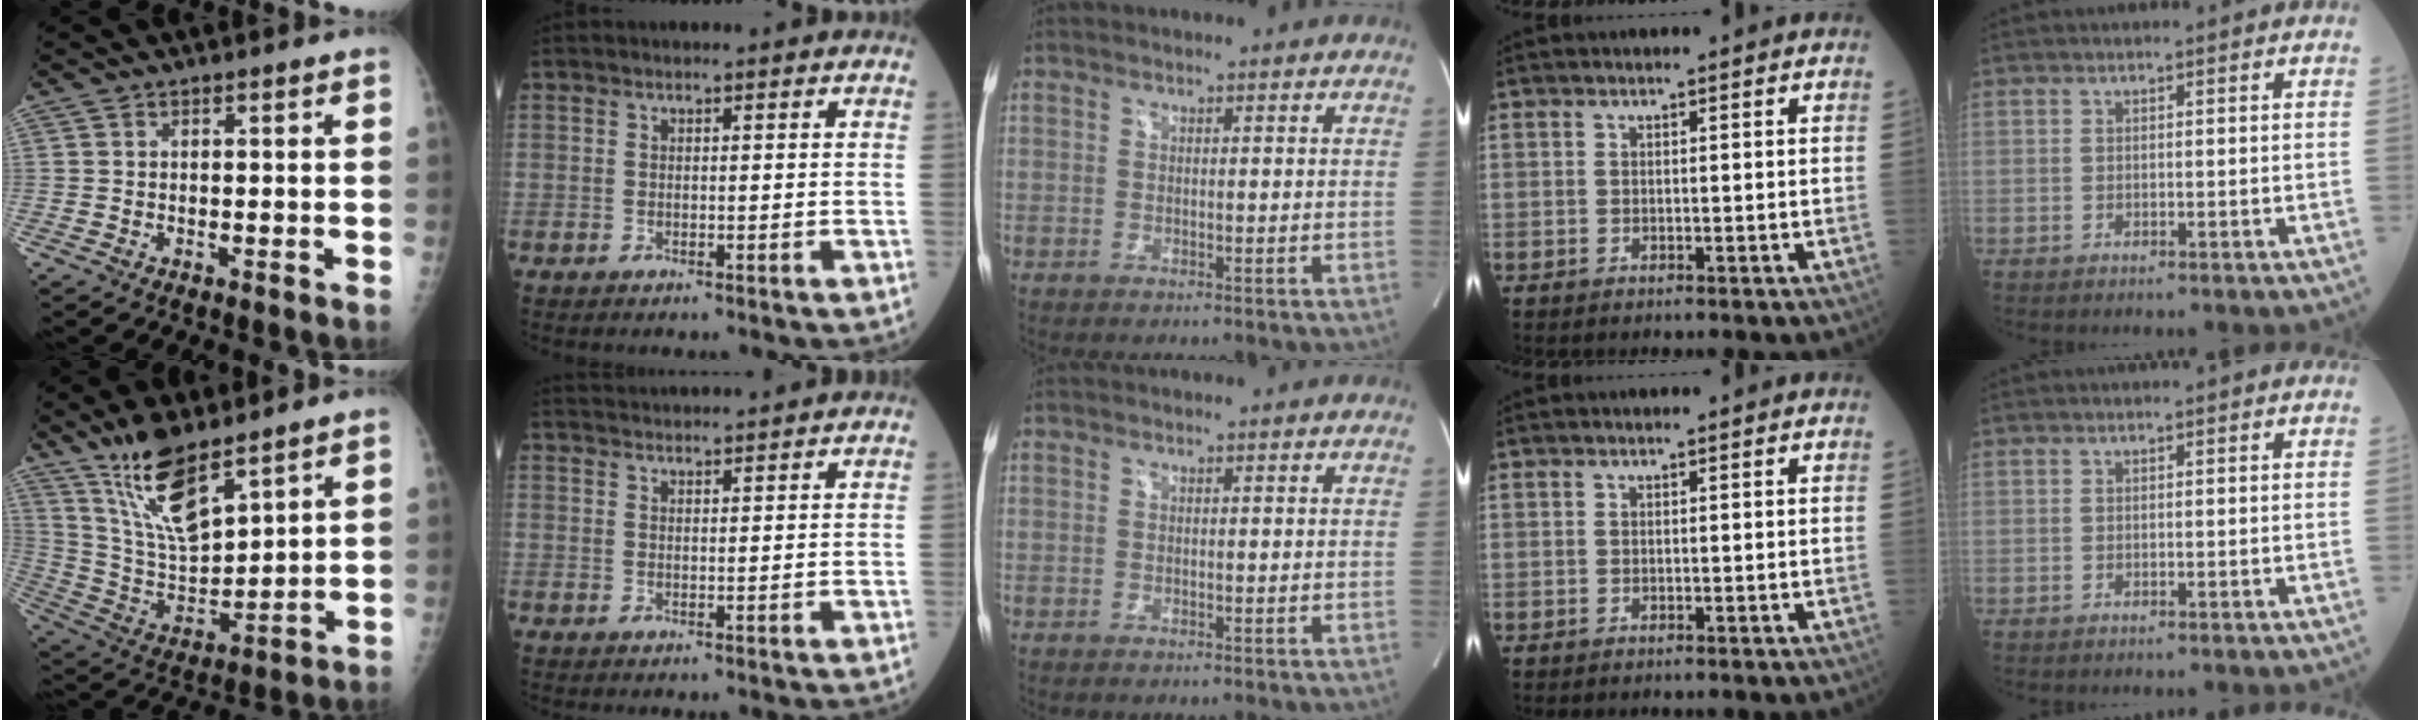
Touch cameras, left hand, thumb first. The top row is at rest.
{"thumb": {"total": 14.0, "force": [9.9, 4.4, 8.8], "torque": [-0.142, -0.062, 0.204]}, "index": {"total": 7.4, "force": [7.2, -0.4, 1.6], "torque": [-0.030, 0.031, 0.105]}}